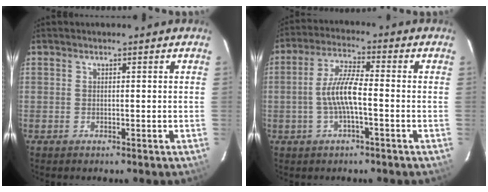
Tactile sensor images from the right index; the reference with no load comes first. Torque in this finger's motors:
{"motor_torque": [0.32, -0.07, 0.23, 0.13]}